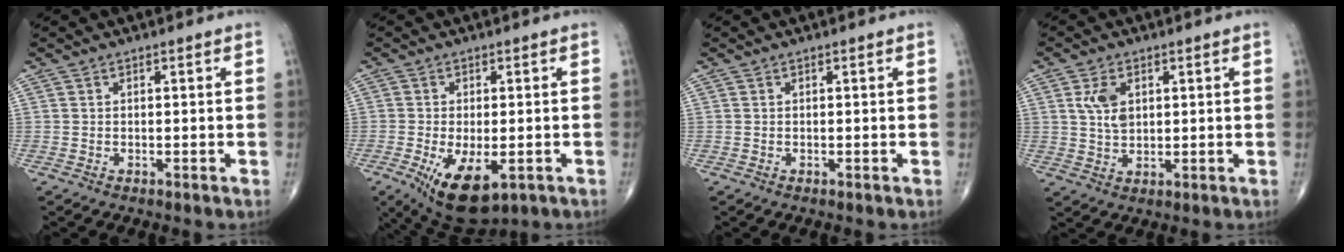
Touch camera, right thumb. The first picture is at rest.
{"total": 10.7, "force": [-4.2, 4.9, 8.5], "torque": [-0.139, -0.015, -0.055]}
{"total": 0.0}
{"total": 5.2, "force": [1.6, 3.1, 3.8], "torque": [-0.066, -0.008, 0.035]}